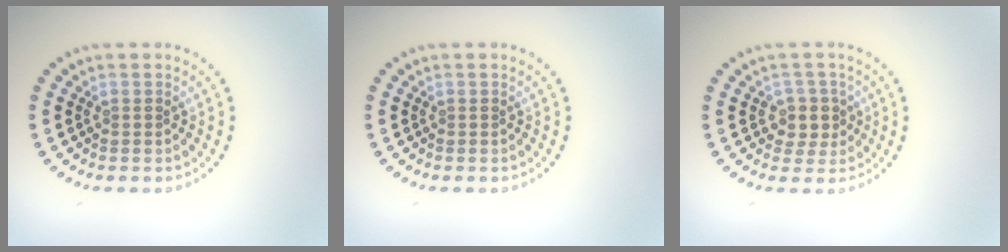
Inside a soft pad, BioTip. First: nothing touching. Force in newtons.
{"total": 0.0}
{"total": 2.5, "press": 2.2, "slide": 1.2}